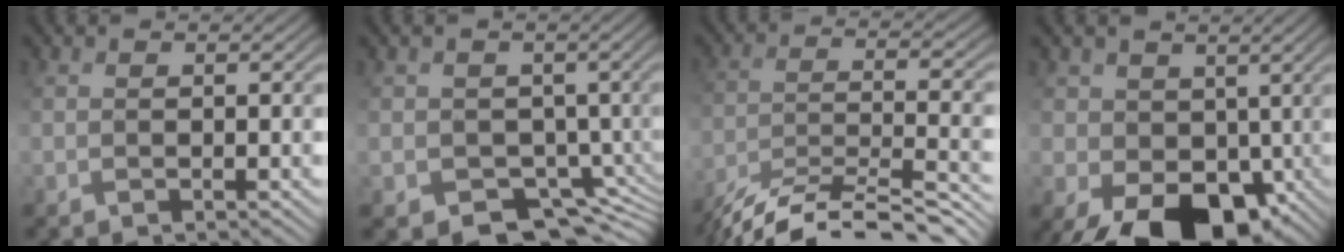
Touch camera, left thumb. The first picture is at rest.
{"total": 6.4, "force": [-1.8, 5.5, 2.6], "torque": [-0.055, -0.043, -0.027]}
{"total": 14.0, "force": [-12.5, 1.9, 5.9], "torque": [-0.086, -0.002, -0.211]}
{"total": 11.0, "force": [-3.6, 8.1, 6.5], "torque": [-0.119, -0.029, -0.058]}